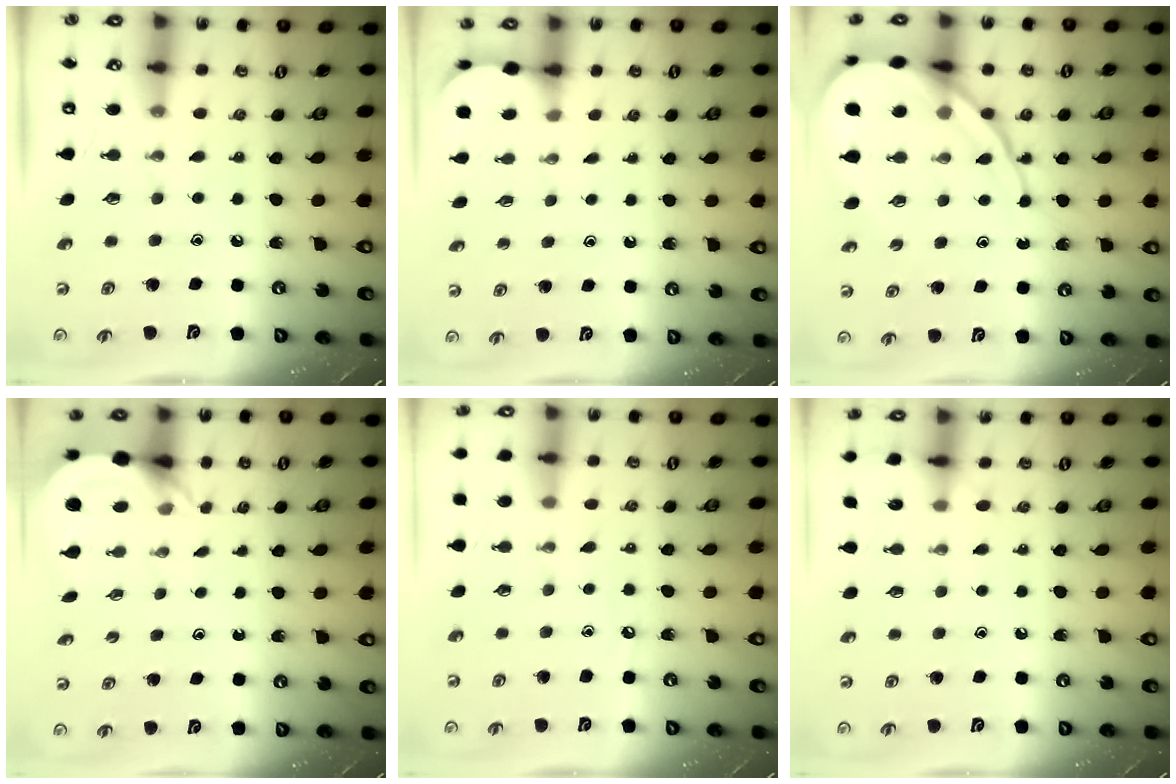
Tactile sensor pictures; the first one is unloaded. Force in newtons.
{"total": 1.4, "press": 1.4, "slide": 0.1}
{"total": 14.9, "press": 14.9, "slide": 1.6}
{"total": 4.7, "press": 4.7, "slide": 0.1}
{"total": 4.2, "press": 4.2, "slide": 0.6}
{"total": 4.8, "press": 4.8, "slide": 0.5}